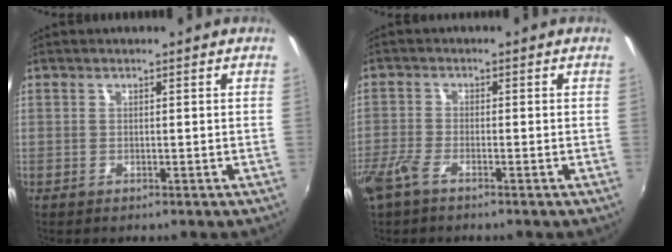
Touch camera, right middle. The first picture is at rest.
{"total": 4.7, "force": [-3.3, 1.4, 3.1], "torque": [-0.081, -0.010, -0.070]}